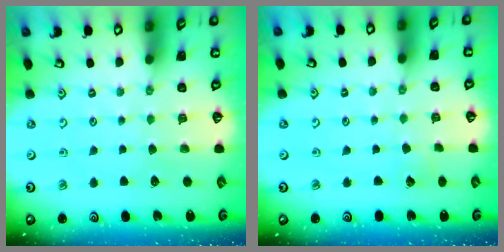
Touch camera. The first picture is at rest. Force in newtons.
{"total": 2.2, "press": 2.2, "slide": 0.2}